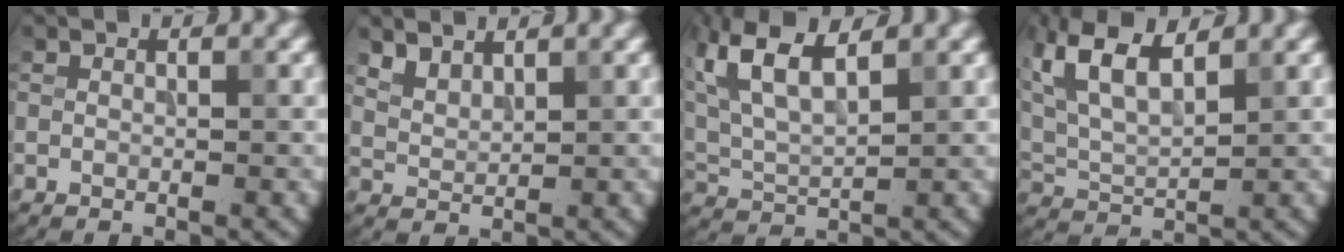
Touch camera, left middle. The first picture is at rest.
{"total": 2.8, "force": [2.2, 1.3, 1.2], "torque": [-0.032, 0.004, 0.051]}
{"total": 7.7, "force": [3.9, 3.1, 5.8], "torque": [-0.126, 0.021, 0.073]}
{"total": 8.8, "force": [4.6, 3.8, 6.5], "torque": [-0.135, 0.031, 0.077]}